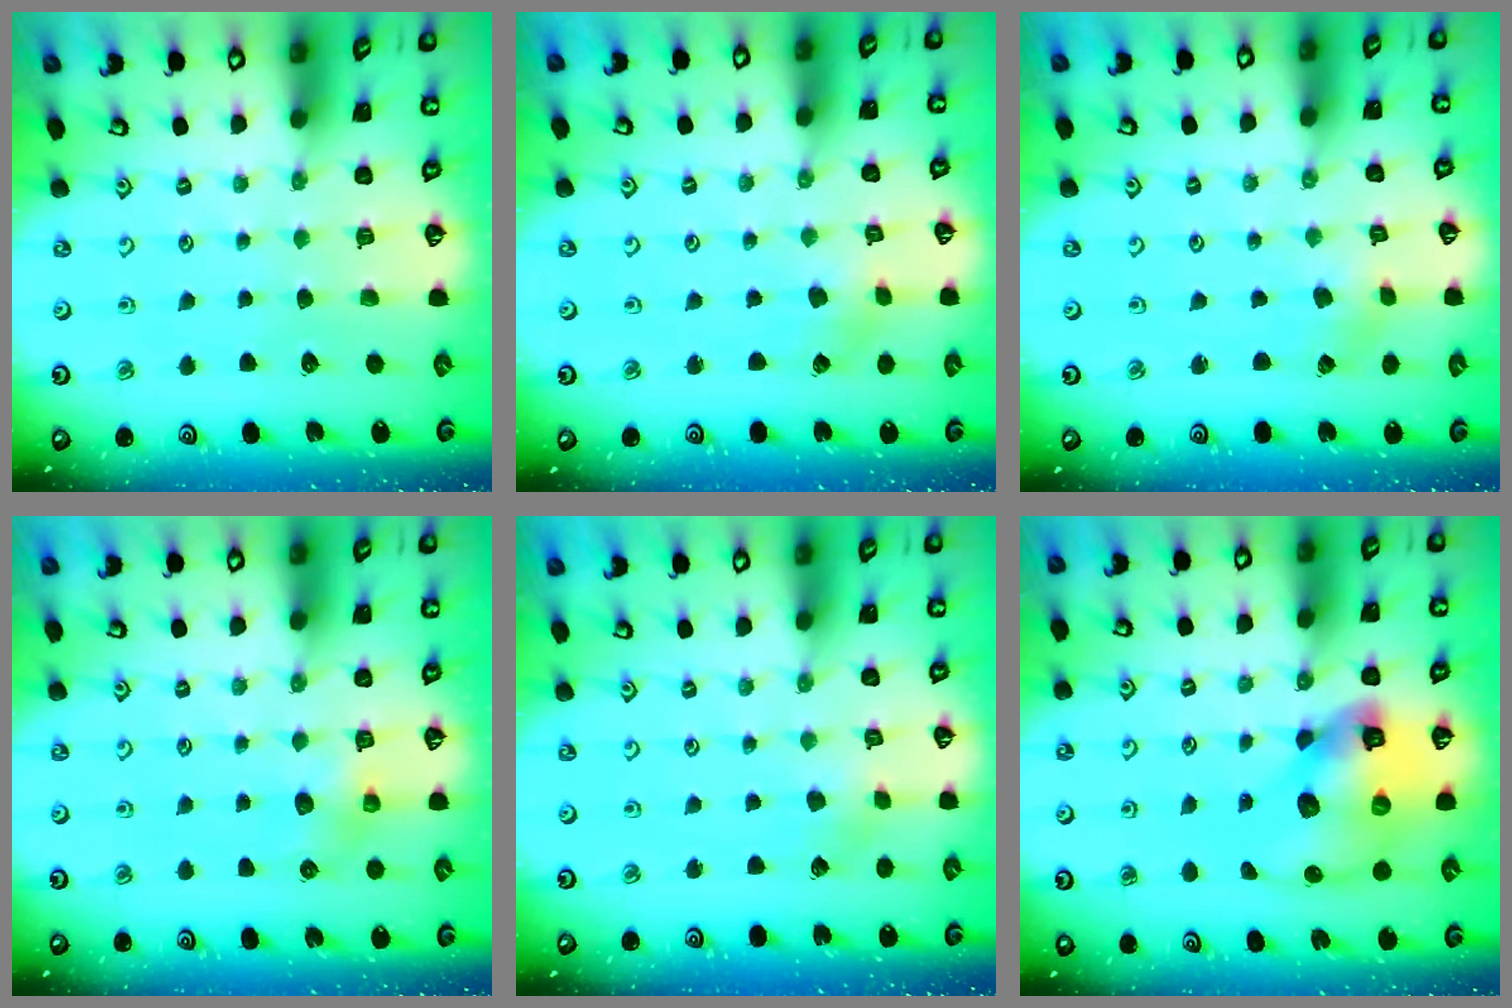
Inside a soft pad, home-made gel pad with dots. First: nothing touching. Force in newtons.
{"total": 1.6, "press": 1.6, "slide": 0.2}
{"total": 0.5, "press": 0.5, "slide": 0.1}
{"total": 6.3, "press": 6.3, "slide": 0.6}
{"total": 3.0, "press": 3.0, "slide": 0.4}
{"total": 14.9, "press": 14.7, "slide": 1.9}